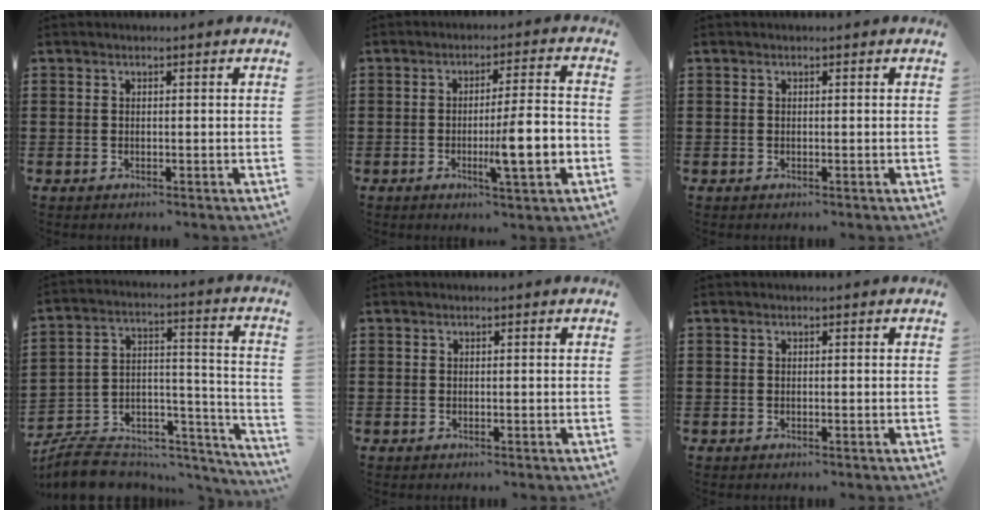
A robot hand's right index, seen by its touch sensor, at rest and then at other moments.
{"total": 8.7, "force": [-2.4, 0.9, 8.3], "torque": [-0.126, -0.008, -0.040]}
{"total": 0.0}
{"total": 7.1, "force": [-6.3, 2.9, 1.7], "torque": [-0.035, 0.004, -0.120]}
{"total": 0.0}
{"total": 0.0}